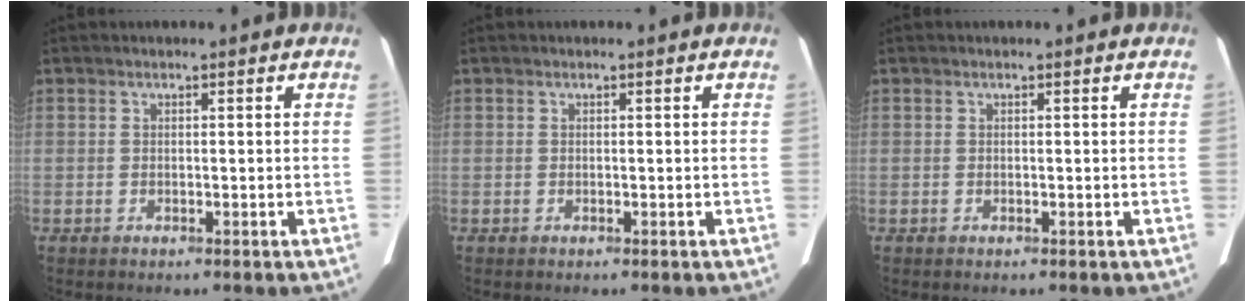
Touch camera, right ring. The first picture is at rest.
{"total": 0.0}
{"total": 0.0}